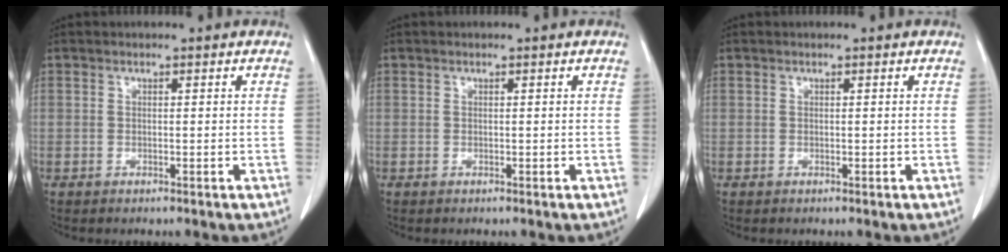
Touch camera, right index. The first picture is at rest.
{"total": 0.0}
{"total": 0.0}